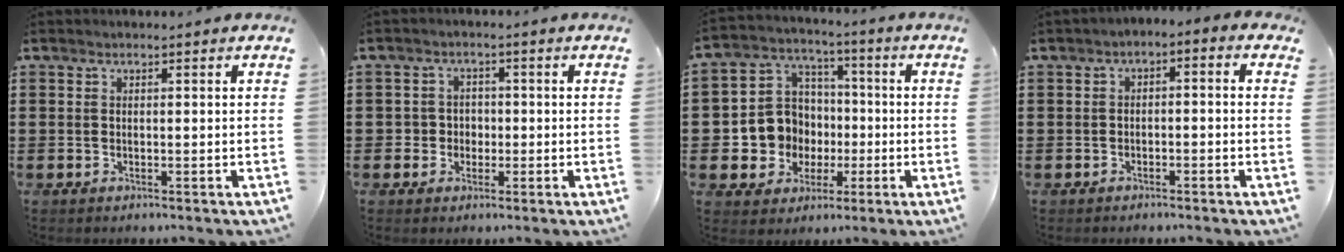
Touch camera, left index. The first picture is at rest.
{"total": 2.8, "force": [-0.5, 2.7, 0.6], "torque": [-0.023, 0.005, -0.016]}
{"total": 9.2, "force": [-0.5, 8.9, 2.0], "torque": [-0.093, 0.001, -0.003]}
{"total": 2.4, "force": [-2.3, 0.4, 0.5], "torque": [-0.021, 0.000, -0.054]}